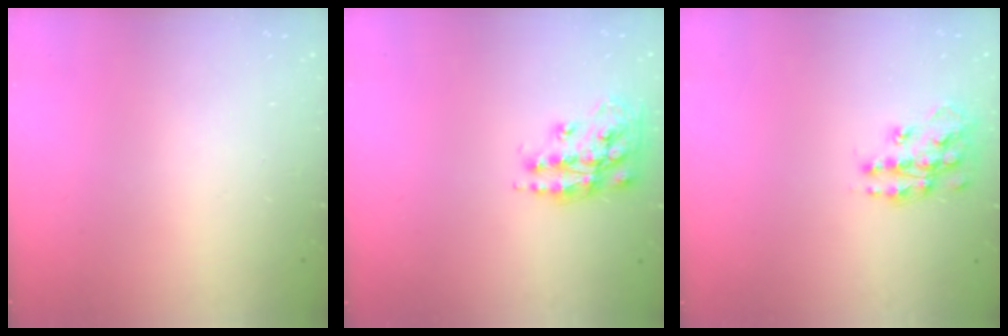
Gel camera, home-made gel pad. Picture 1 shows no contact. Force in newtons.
{"total": 14.5, "press": 14.5, "slide": 1.0}
{"total": 13.2, "press": 13.1, "slide": 0.9}